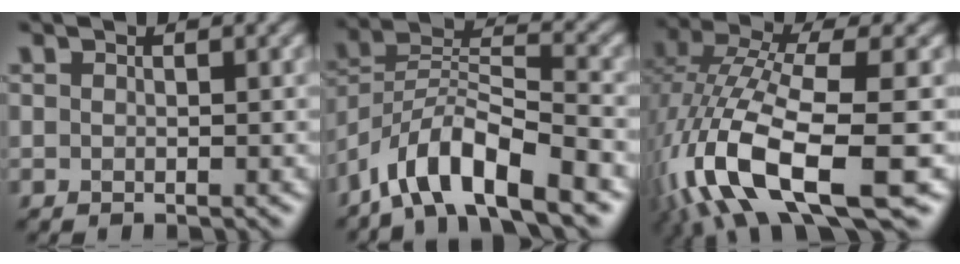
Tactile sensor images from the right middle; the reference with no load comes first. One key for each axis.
{"total": 9.2, "fx": -6.3, "fy": 2.9, "fz": 6.0, "tx": -0.102, "ty": 0.011, "tz": -0.124}
{"total": 12.6, "fx": -5.1, "fy": 4.6, "fz": 10.6, "tx": -0.225, "ty": -0.010, "tz": -0.092}